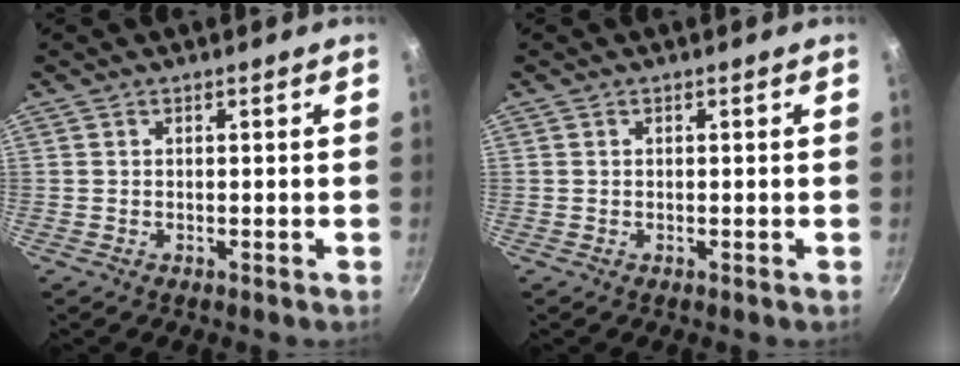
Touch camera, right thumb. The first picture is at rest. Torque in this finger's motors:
{"motor_torque": [0.22, 0.03, 0.26, -0.04, 0.11]}